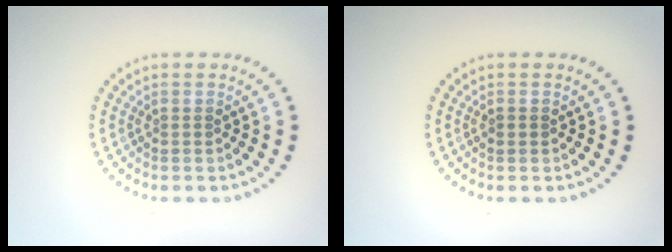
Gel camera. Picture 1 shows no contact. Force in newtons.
{"total": 0.7, "press": 0.6, "slide": 0.1}